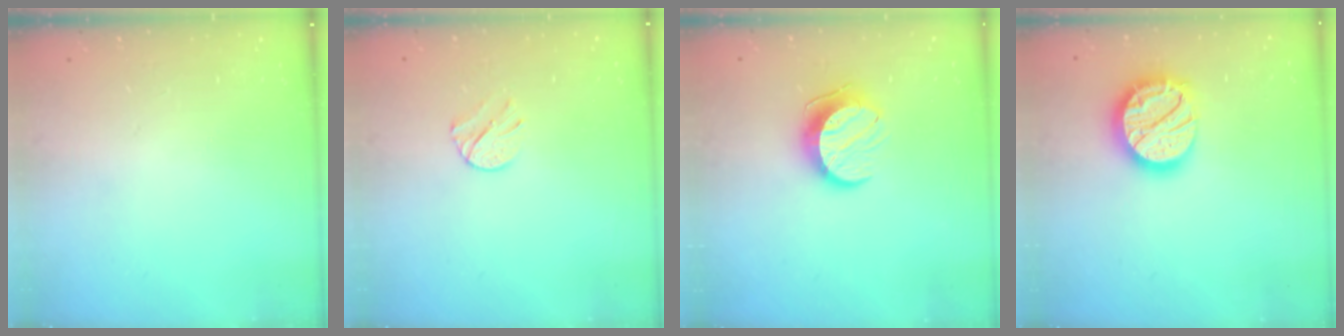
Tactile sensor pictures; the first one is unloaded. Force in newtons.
{"total": 5.8, "press": 5.7, "slide": 1.0}
{"total": 10.1, "press": 10.1, "slide": 0.1}
{"total": 17.5, "press": 17.5, "slide": 1.2}